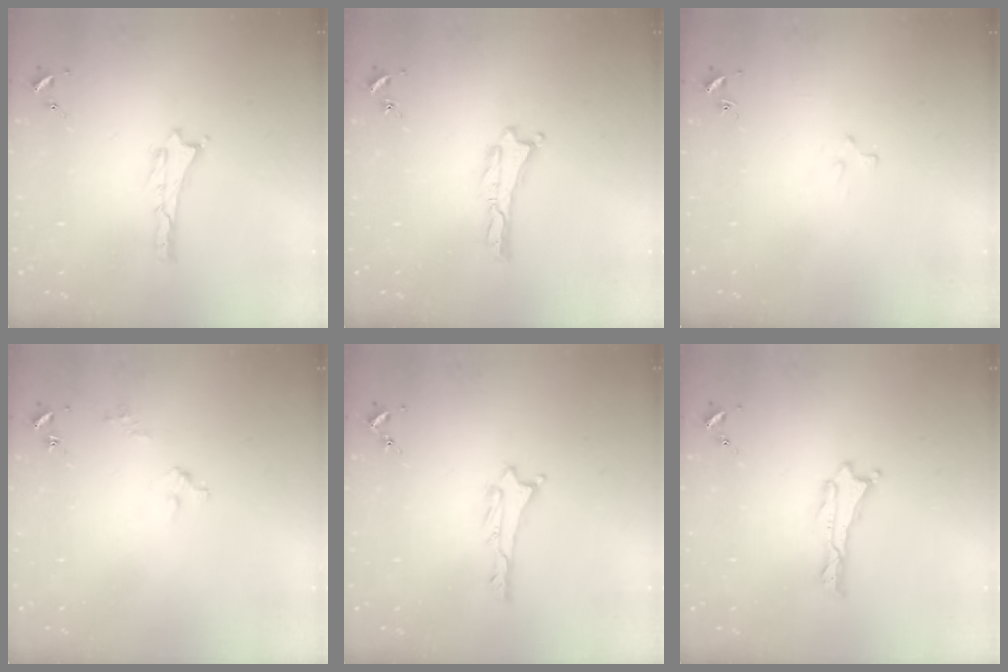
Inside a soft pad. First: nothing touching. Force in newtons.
{"total": 0.0}
{"total": 2.4, "press": 2.4, "slide": 0.2}
{"total": 2.1, "press": 2.1, "slide": 0.2}
{"total": 0.8, "press": 0.8, "slide": 0.2}
{"total": 0.0}